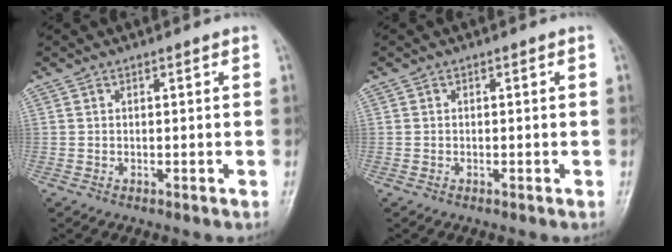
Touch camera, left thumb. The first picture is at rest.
{"total": 0.0}